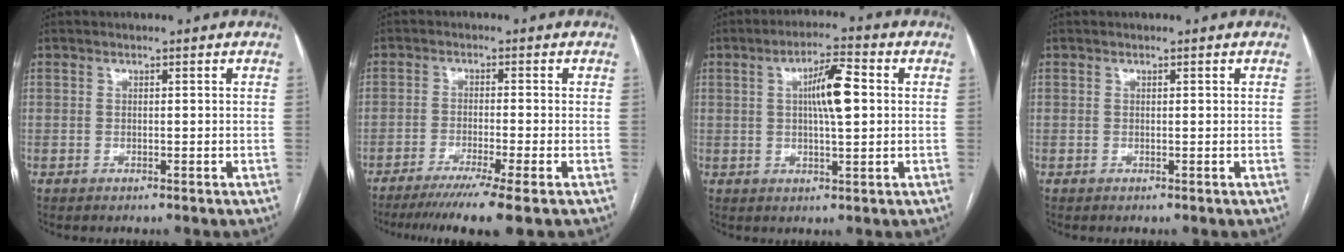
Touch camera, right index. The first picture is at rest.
{"total": 9.2, "force": [-6.6, -1.4, 6.2], "torque": [-0.090, -0.025, -0.102]}
{"total": 7.4, "force": [1.2, 1.2, 7.2], "torque": [-0.126, 0.012, 0.019]}
{"total": 0.0}